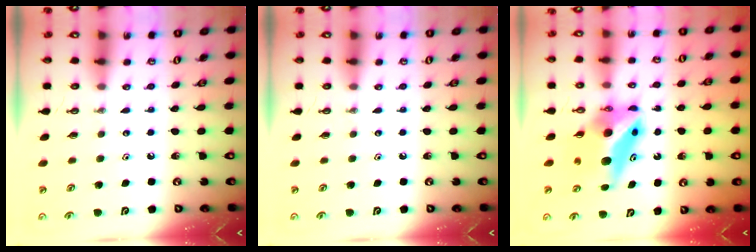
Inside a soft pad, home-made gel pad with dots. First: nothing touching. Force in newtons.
{"total": 0.0}
{"total": 8.1, "press": 8.1, "slide": 0.8}